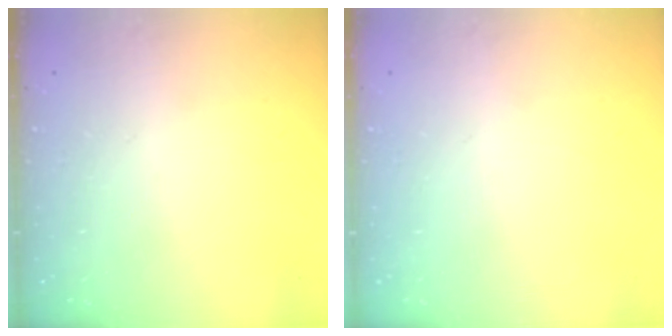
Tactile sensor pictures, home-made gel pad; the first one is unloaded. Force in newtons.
{"total": 0.0}